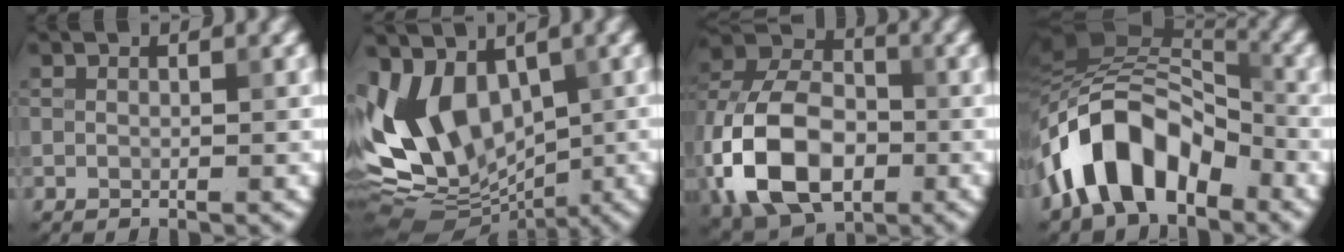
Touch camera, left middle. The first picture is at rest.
{"total": 10.5, "force": [0.4, 7.2, 7.7], "torque": [-0.141, -0.009, 0.002]}
{"total": 13.7, "force": [-3.9, 8.9, 9.7], "torque": [-0.212, -0.007, -0.085]}
{"total": 10.4, "force": [-4.8, 5.9, 7.1], "torque": [-0.117, 0.021, -0.097]}